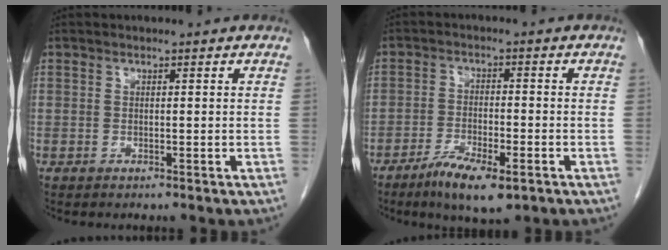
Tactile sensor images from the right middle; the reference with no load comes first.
{"total": 7.6, "force": [-4.6, 1.8, 5.8], "torque": [-0.105, -0.013, -0.074]}